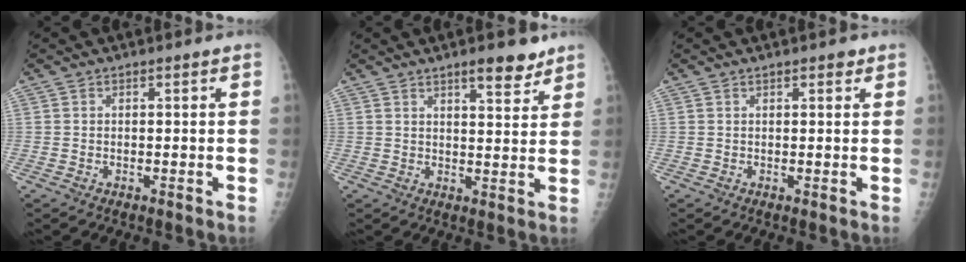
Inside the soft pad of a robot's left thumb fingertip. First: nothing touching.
{"total": 6.2, "force": [4.5, 1.5, 3.9], "torque": [-0.035, -0.029, 0.066]}
{"total": 1.8, "force": [1.2, 0.7, 1.1], "torque": [-0.001, -0.002, 0.015]}